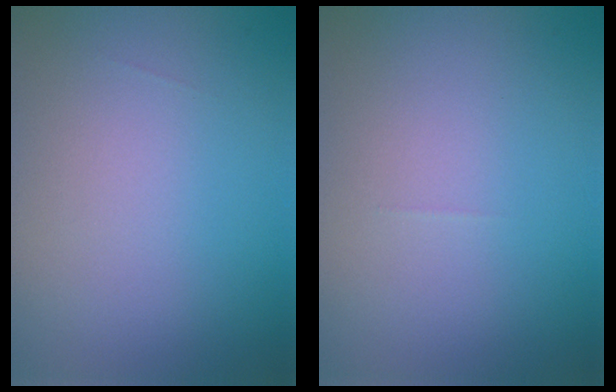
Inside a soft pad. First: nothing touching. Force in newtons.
{"total": 0.0}